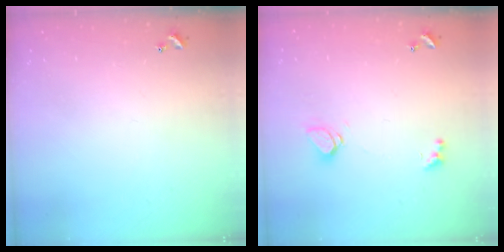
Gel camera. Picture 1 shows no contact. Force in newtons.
{"total": 1.6, "press": 1.5, "slide": 0.4}